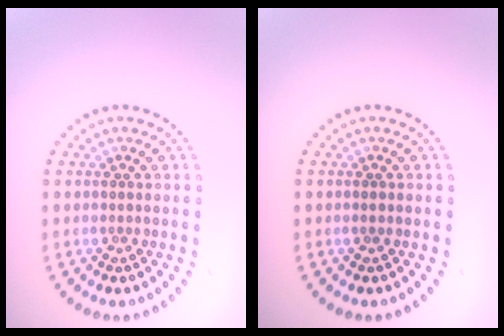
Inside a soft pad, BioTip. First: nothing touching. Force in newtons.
{"total": 0.7, "press": 0.7, "slide": 0.0}